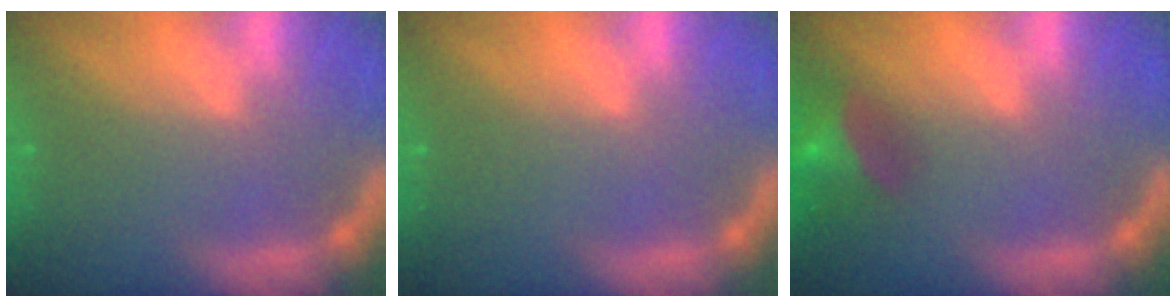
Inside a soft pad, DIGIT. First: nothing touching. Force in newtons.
{"total": 0.0}
{"total": 5.0}